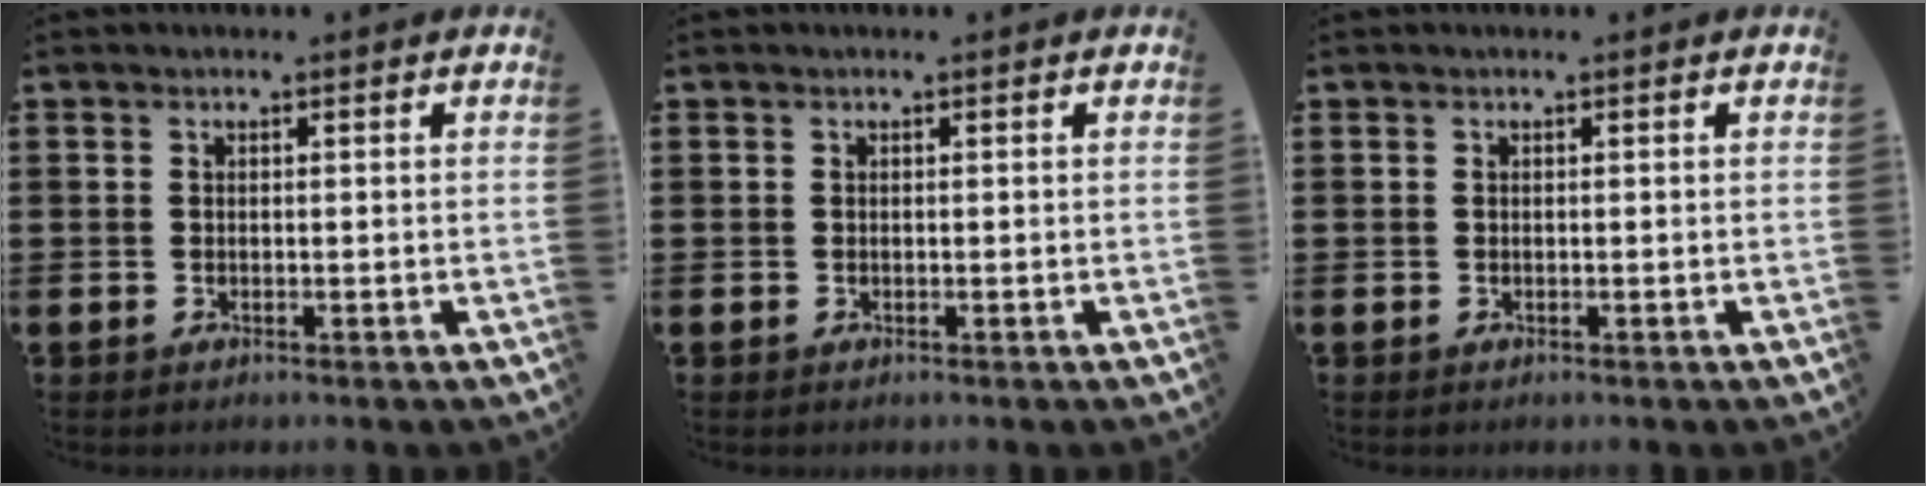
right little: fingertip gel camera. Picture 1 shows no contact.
{"total": 0.0}
{"total": 0.0}